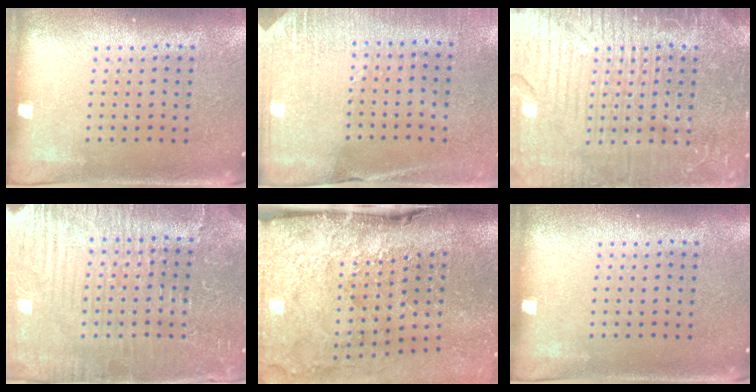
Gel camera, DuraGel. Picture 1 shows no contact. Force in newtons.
{"total": 2.7, "press": 2.6, "slide": 0.9}
{"total": 6.9, "press": 6.9, "slide": 0.9}
{"total": 4.3, "press": 4.2, "slide": 1.3}
{"total": 4.8, "press": 3.7, "slide": 3.0}
{"total": 0.0}